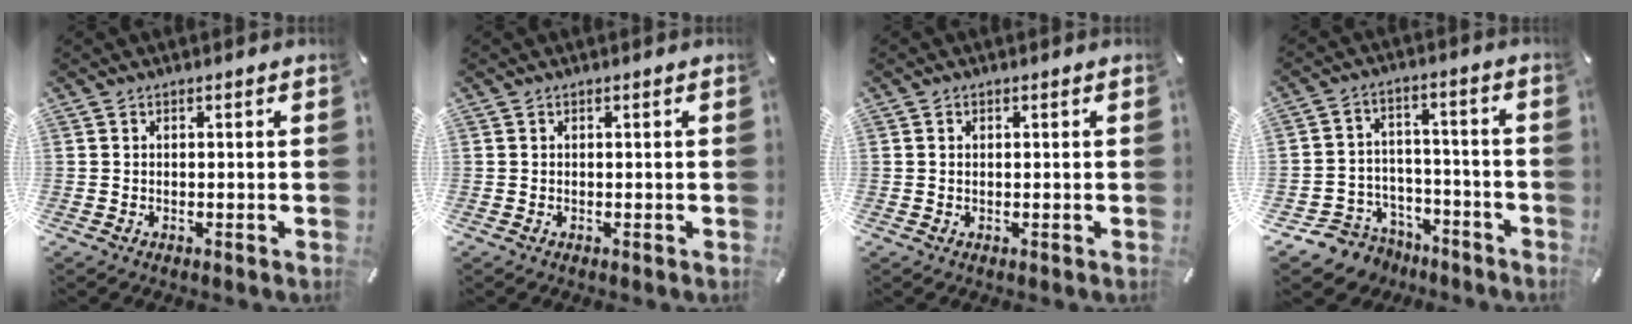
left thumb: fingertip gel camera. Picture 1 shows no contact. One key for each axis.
{"total": 0.0}
{"total": 0.7, "fx": 0.1, "fy": 0.4, "fz": 0.6, "tx": -0.012, "ty": 0.001, "tz": 0.001}
{"total": 8.3, "fx": -5.5, "fy": 6.1, "fz": 1.2, "tx": -0.023, "ty": 0.036, "tz": -0.096}